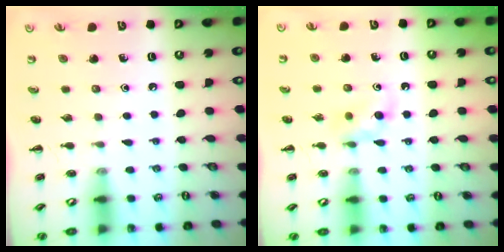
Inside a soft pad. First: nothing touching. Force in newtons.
{"total": 6.2, "press": 5.7, "slide": 2.3}